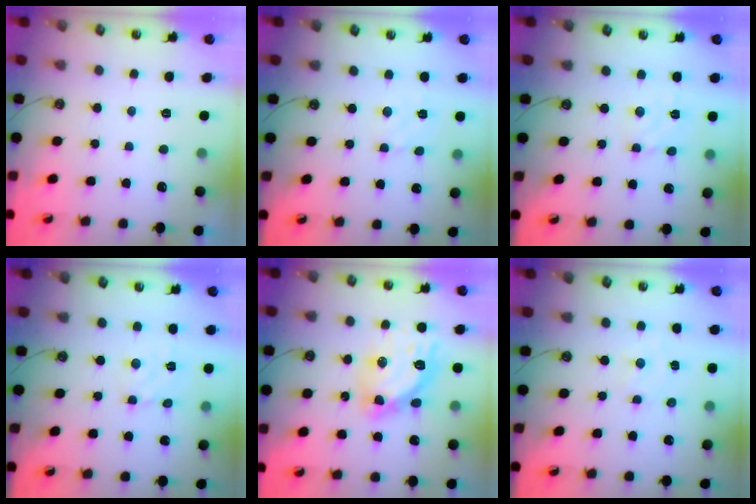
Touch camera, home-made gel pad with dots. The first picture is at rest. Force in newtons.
{"total": 1.8, "press": 1.7, "slide": 0.7}
{"total": 2.6, "press": 2.6, "slide": 0.4}
{"total": 2.8, "press": 2.7, "slide": 0.4}
{"total": 13.2, "press": 13.1, "slide": 1.6}
{"total": 1.8, "press": 1.8, "slide": 0.3}